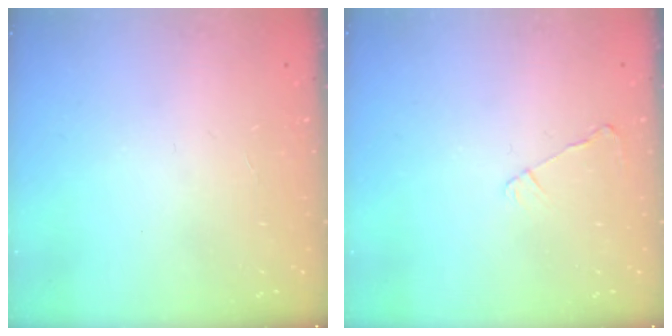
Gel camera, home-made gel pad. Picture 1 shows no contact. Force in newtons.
{"total": 2.6, "press": 2.6, "slide": 0.5}